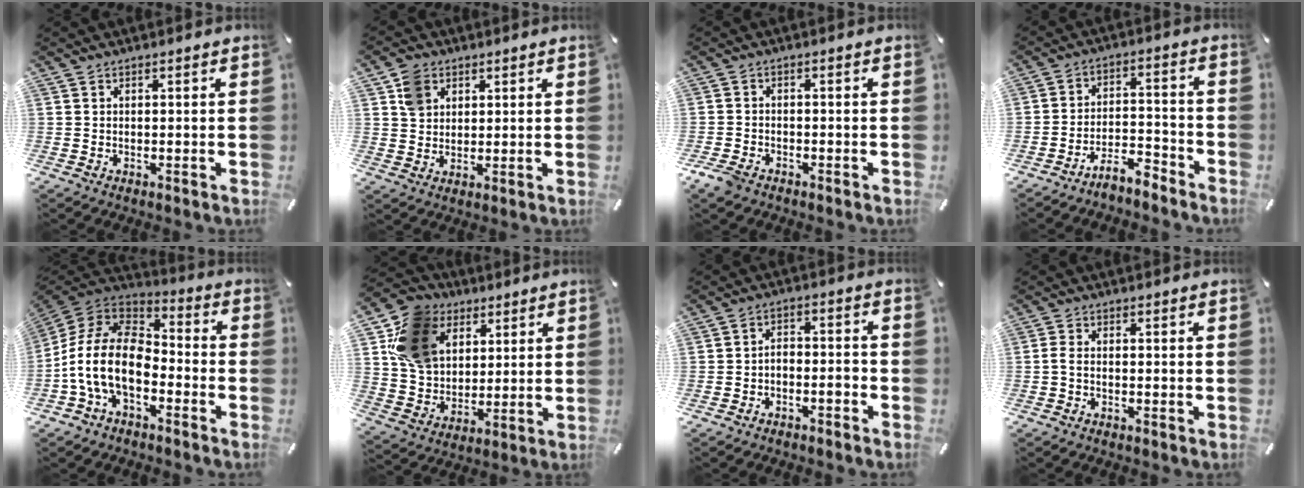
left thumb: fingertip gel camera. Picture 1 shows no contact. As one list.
[{"total": 5.9, "force": [2.7, 4.9, 1.9], "torque": [-0.036, 0.006, 0.050]}, {"total": 3.4, "force": [-2.5, 1.9, 1.3], "torque": [-0.040, 0.007, -0.052]}, {"total": 7.8, "force": [-7.3, 2.1, 1.9], "torque": [-0.021, 0.041, -0.135]}, {"total": 16.7, "force": [-5.9, 10.3, 11.7], "torque": [-0.244, 0.028, -0.104]}, {"total": 14.5, "force": [5.8, 11.5, 6.5], "torque": [-0.146, -0.011, 0.115]}, {"total": 4.1, "force": [-3.2, 1.9, 1.8], "torque": [-0.029, 0.019, -0.060]}, {"total": 1.6, "force": [-0.8, 0.4, 1.3], "torque": [-0.032, -0.001, -0.018]}]